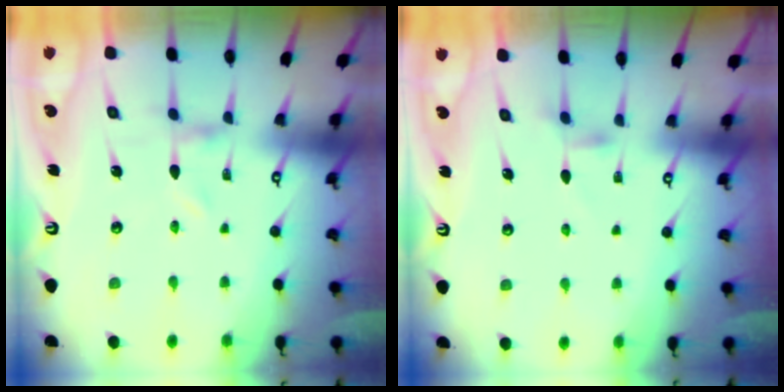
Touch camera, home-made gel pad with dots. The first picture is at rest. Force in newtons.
{"total": 2.8, "press": 2.7, "slide": 0.5}